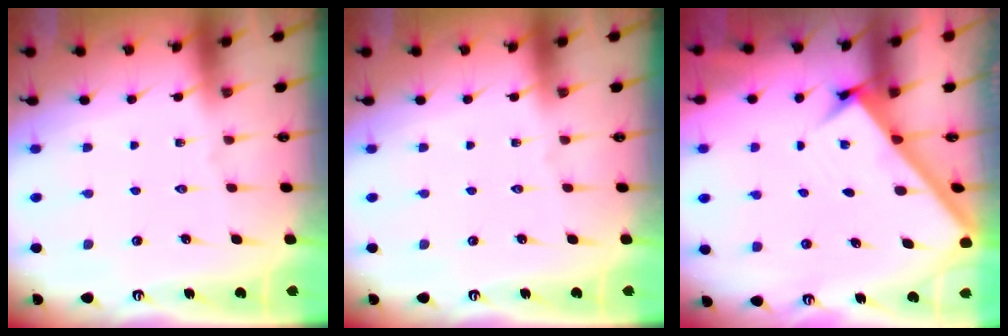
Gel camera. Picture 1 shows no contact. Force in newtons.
{"total": 0.0}
{"total": 2.9, "press": 2.9, "slide": 0.4}